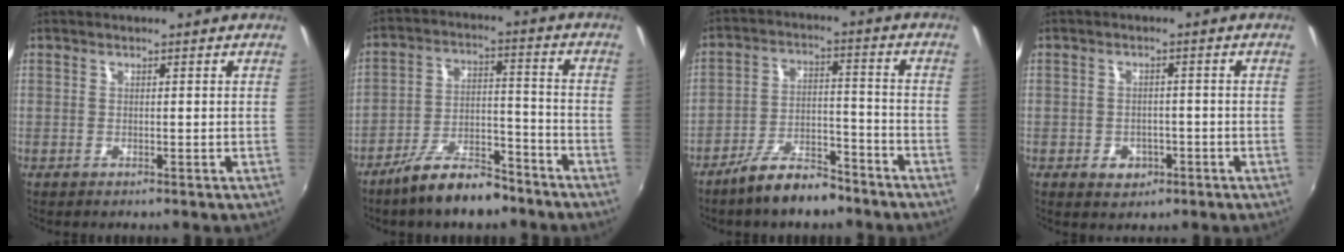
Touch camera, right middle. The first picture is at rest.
{"total": 11.3, "force": [-8.8, 4.1, 5.9], "torque": [-0.115, 0.018, -0.142]}
{"total": 9.6, "force": [-7.6, 3.4, 4.7], "torque": [-0.095, 0.016, -0.122]}
{"total": 4.1, "force": [-1.9, 3.2, 1.8], "torque": [-0.040, 0.003, -0.020]}